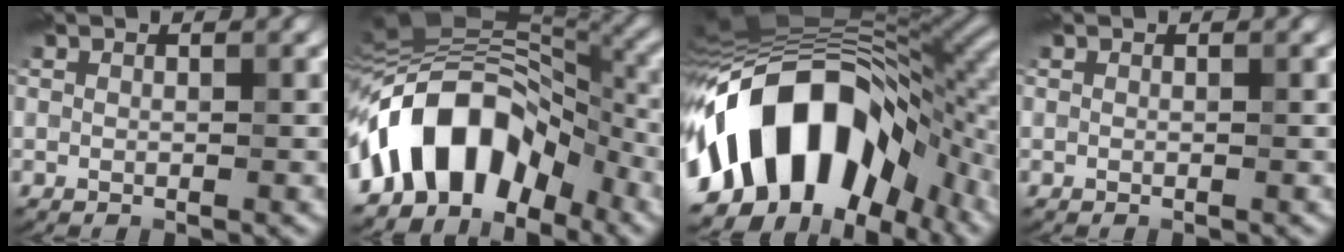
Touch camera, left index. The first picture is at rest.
{"total": 12.1, "force": [-5.5, 6.9, 8.3], "torque": [-0.129, 0.031, -0.110]}
{"total": 17.0, "force": [-5.5, 9.8, 12.7], "torque": [-0.204, 0.019, -0.111]}
{"total": 0.0}